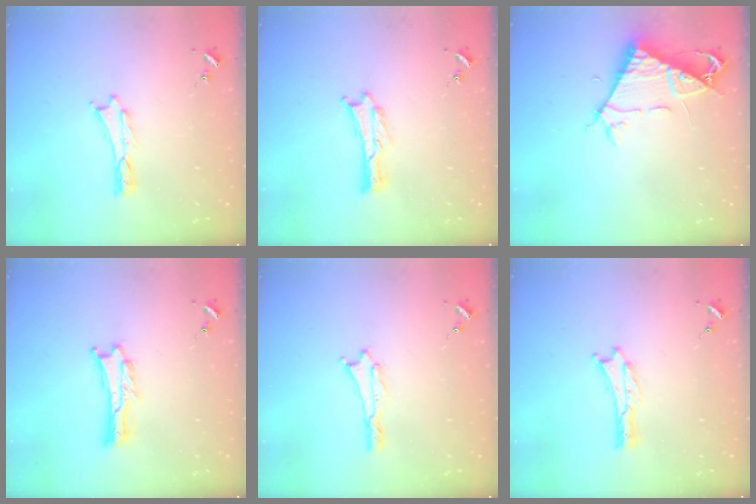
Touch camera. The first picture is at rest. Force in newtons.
{"total": 0.0}
{"total": 7.2, "press": 7.2, "slide": 0.9}
{"total": 1.0, "press": 1.0, "slide": 0.2}
{"total": 0.0}
{"total": 0.0}